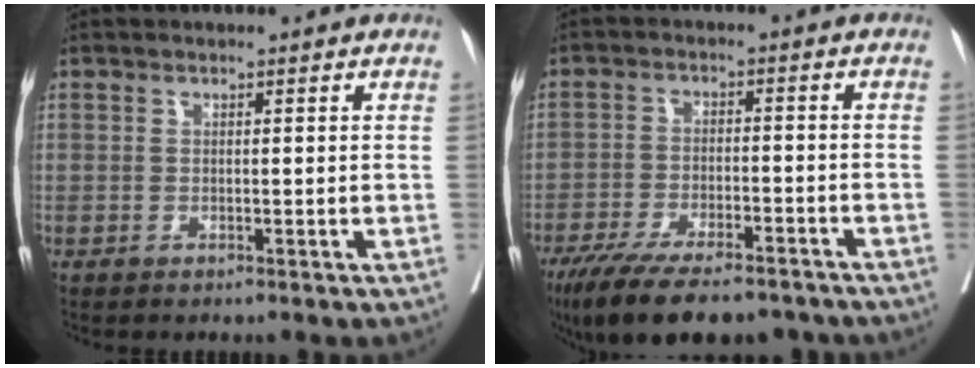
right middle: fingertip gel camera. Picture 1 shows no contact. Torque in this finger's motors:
{"motor_torque": [1.10, -1.04, 0.25, 0.14]}